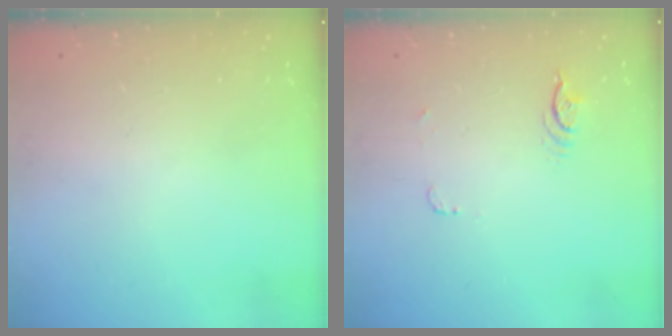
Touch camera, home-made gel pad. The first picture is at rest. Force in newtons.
{"total": 4.4, "press": 4.1, "slide": 1.6}